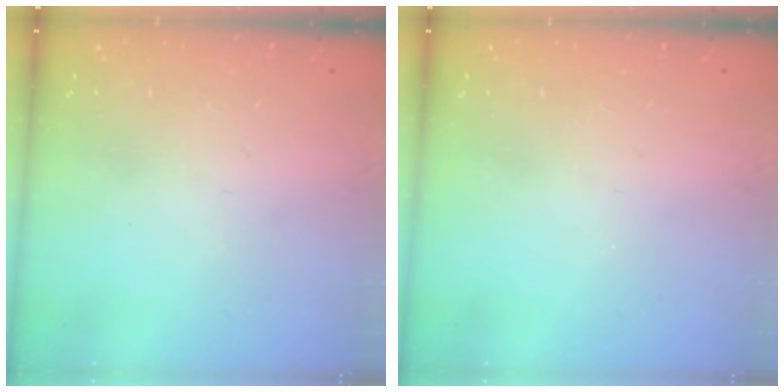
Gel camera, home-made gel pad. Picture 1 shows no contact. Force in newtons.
{"total": 0.0}